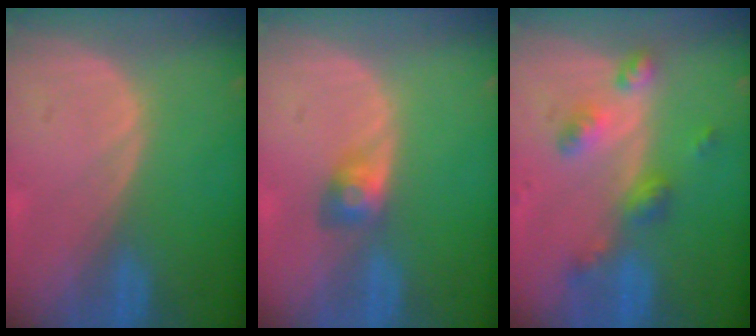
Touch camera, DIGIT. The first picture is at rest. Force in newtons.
{"total": 2.8, "press": 2.6, "slide": 1.1}
{"total": 6.0, "press": 5.3, "slide": 2.8}